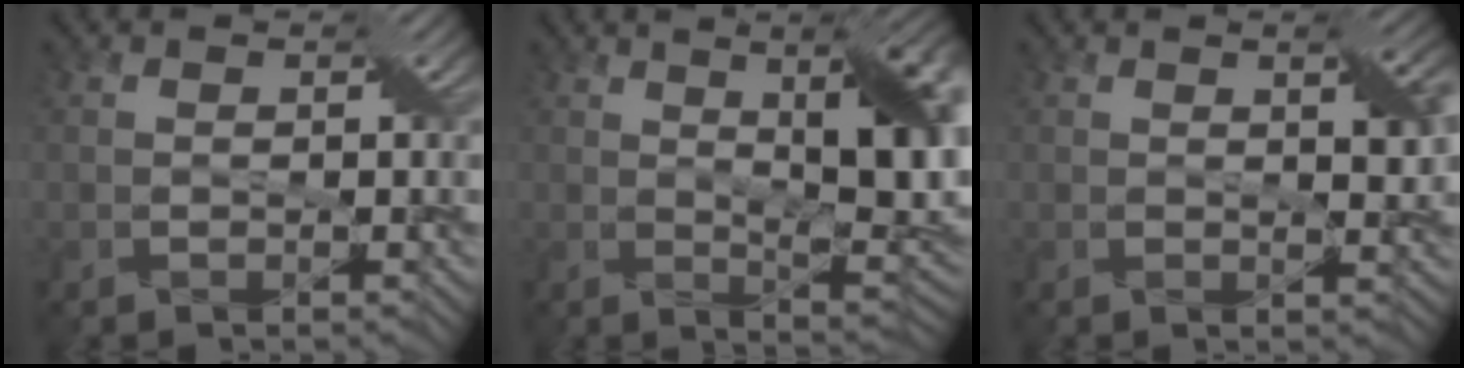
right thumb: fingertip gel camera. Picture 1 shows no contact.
{"total": 15.0, "force": [4.0, 5.1, 13.6], "torque": [-0.183, 0.015, 0.063]}
{"total": 4.5, "force": [1.2, 1.2, 4.1], "torque": [-0.061, 0.002, 0.023]}